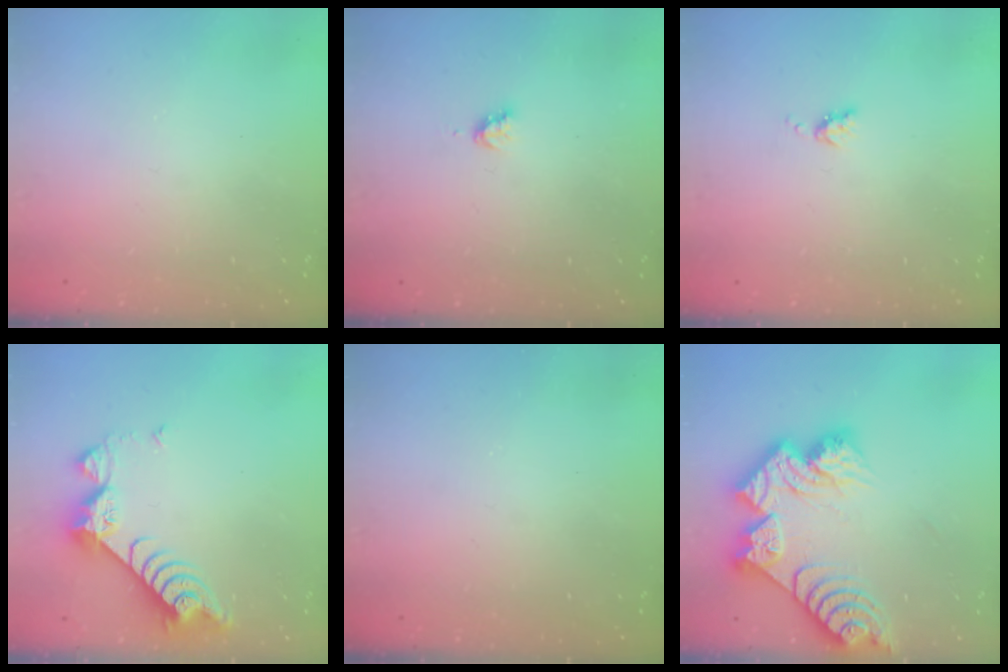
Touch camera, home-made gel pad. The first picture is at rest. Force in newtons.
{"total": 2.8, "press": 2.8, "slide": 0.3}
{"total": 4.0, "press": 4.0, "slide": 0.6}
{"total": 9.1, "press": 9.1, "slide": 0.6}
{"total": 0.0}
{"total": 19.0, "press": 18.9, "slide": 1.9}